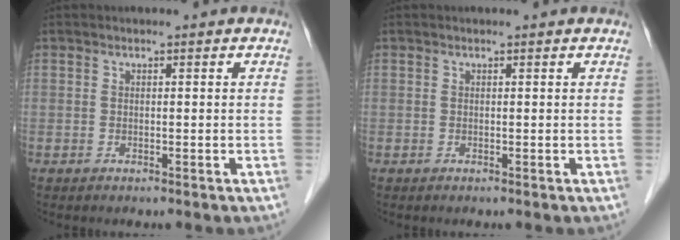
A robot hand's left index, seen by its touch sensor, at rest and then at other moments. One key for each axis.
{"total": 0.0}